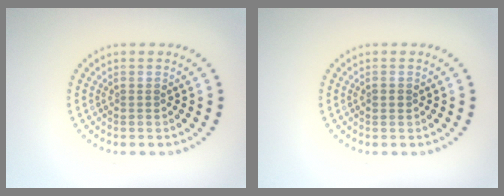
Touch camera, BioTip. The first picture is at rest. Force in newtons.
{"total": 0.9, "press": 0.9, "slide": 0.0}